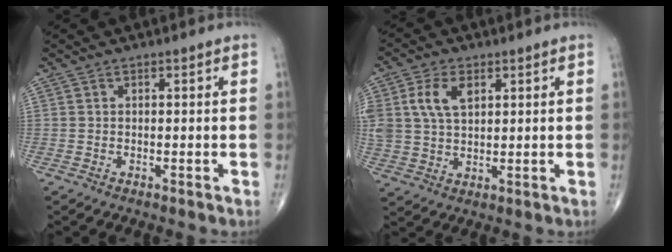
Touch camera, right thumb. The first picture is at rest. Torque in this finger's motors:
{"motor_torque": [1.46, 1.44, 0.83, 0.27, 0.10]}